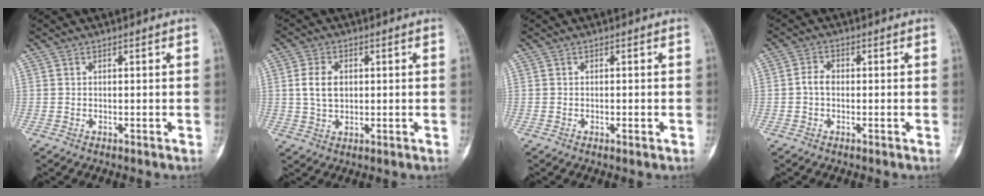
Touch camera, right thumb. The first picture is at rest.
{"total": 5.7, "force": [0.8, 4.0, 4.0], "torque": [-0.066, -0.002, 0.017]}
{"total": 1.3, "force": [-0.4, 0.5, 1.2], "torque": [-0.017, 0.002, -0.005]}
{"total": 2.6, "force": [-0.4, 1.9, 1.8], "torque": [-0.027, 0.010, -0.014]}